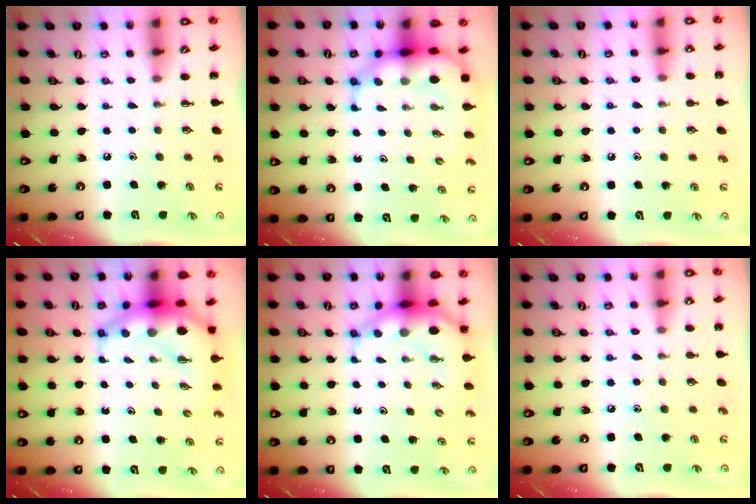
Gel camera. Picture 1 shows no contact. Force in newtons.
{"total": 9.6, "press": 9.2, "slide": 2.8}
{"total": 6.5, "press": 6.1, "slide": 2.2}
{"total": 8.1, "press": 7.8, "slide": 2.1}
{"total": 6.8, "press": 6.6, "slide": 1.7}
{"total": 6.9, "press": 6.6, "slide": 1.9}